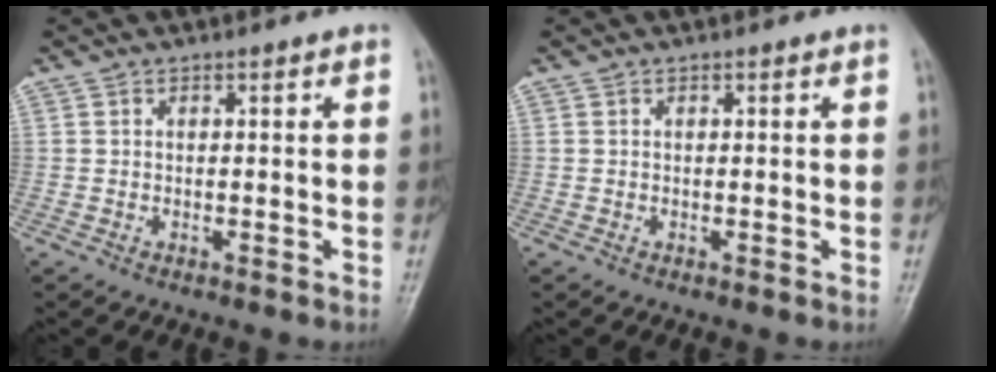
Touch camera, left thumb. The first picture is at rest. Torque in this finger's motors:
{"motor_torque": [0.01, 0.00, 0.00, -0.06, 0.00]}